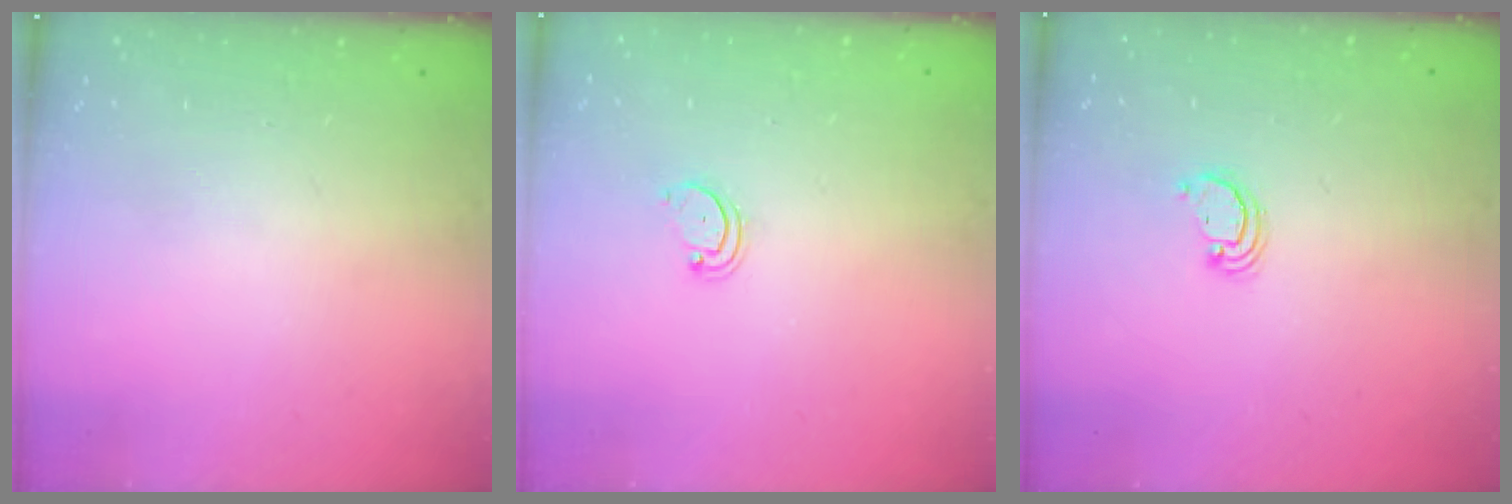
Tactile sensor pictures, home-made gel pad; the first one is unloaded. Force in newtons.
{"total": 2.2, "press": 2.2, "slide": 0.2}
{"total": 2.4, "press": 2.4, "slide": 0.2}